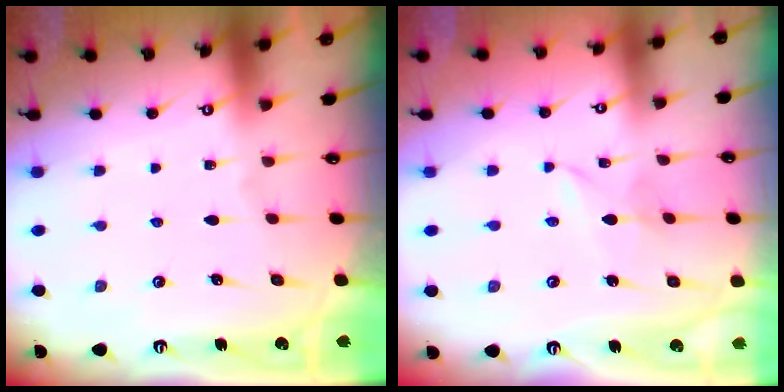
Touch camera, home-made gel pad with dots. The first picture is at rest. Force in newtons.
{"total": 1.6, "press": 1.5, "slide": 0.2}